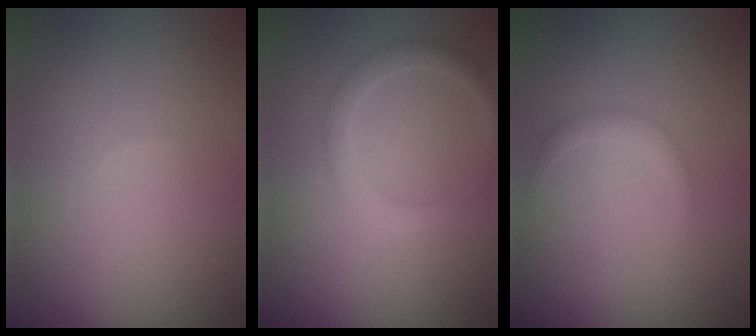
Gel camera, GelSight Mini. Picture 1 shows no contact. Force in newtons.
{"total": 1.9, "press": 1.9, "slide": 0.1}
{"total": 1.1, "press": 1.1, "slide": 0.0}